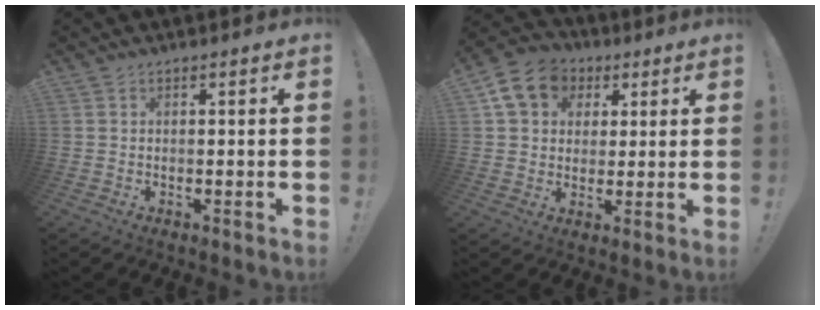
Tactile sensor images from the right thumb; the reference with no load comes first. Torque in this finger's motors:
{"motor_torque": [-0.14, 0.88, 0.11, 0.06, 0.05]}